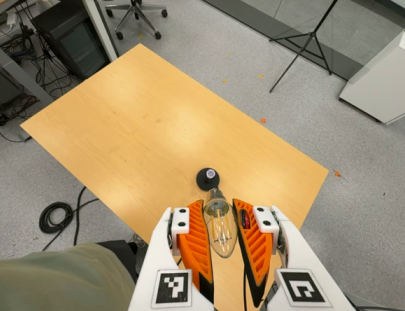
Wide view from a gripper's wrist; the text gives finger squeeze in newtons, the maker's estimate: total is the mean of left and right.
{"total": 20.9, "left": 22.9, "right": 18.8}